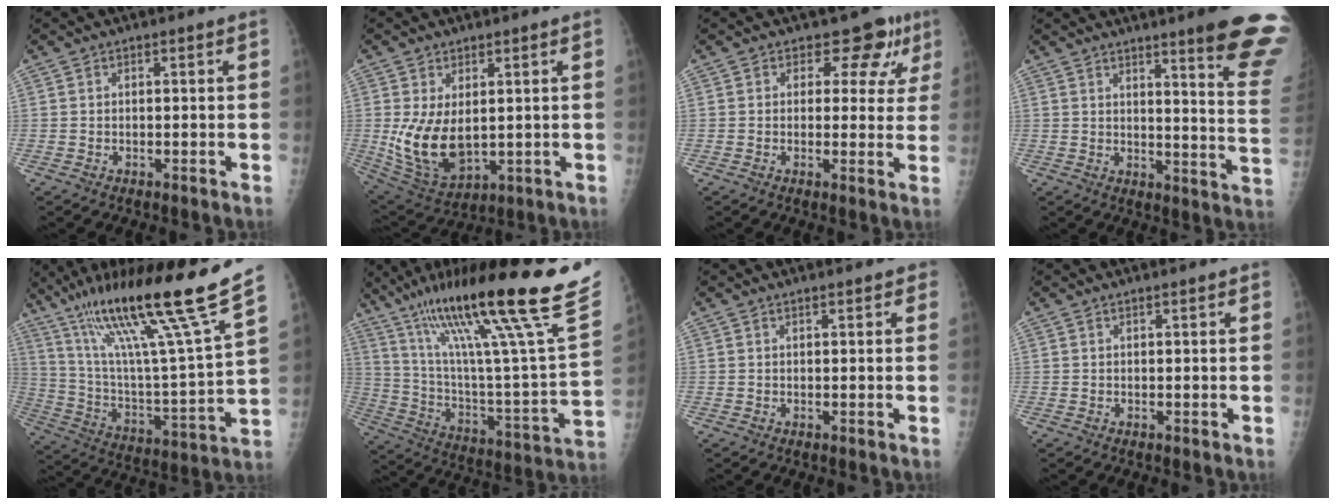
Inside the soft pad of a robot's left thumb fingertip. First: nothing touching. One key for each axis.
{"total": 11.3, "fx": 0.7, "fy": 6.9, "fz": 9.0, "tx": -0.160, "ty": -0.018, "tz": 0.036}
{"total": 6.9, "fx": 4.0, "fy": 4.8, "fz": 2.9, "tx": 0.002, "ty": -0.016, "tz": 0.035}
{"total": 17.6, "fx": 12.4, "fy": 1.0, "fz": 12.4, "tx": -0.130, "ty": -0.086, "tz": 0.146}
{"total": 25.7, "fx": 17.4, "fy": 0.2, "fz": 18.9, "tx": -0.301, "ty": -0.071, "tz": 0.307}
{"total": 34.6, "fx": 21.7, "fy": 3.5, "fz": 26.7, "tx": -0.399, "ty": -0.053, "tz": 0.357}
{"total": 1.5, "fx": 1.1, "fy": 0.5, "fz": 0.9, "tx": -0.006, "ty": 0.000, "tz": 0.011}
{"total": 0.6, "fx": 0.5, "fy": 0.1, "fz": 0.4, "tx": -0.007, "ty": -0.001, "tz": 0.008}